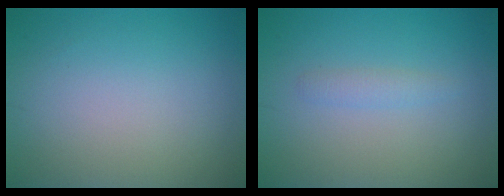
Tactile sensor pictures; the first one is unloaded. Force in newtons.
{"total": 1.1, "press": 1.1, "slide": 0.1}